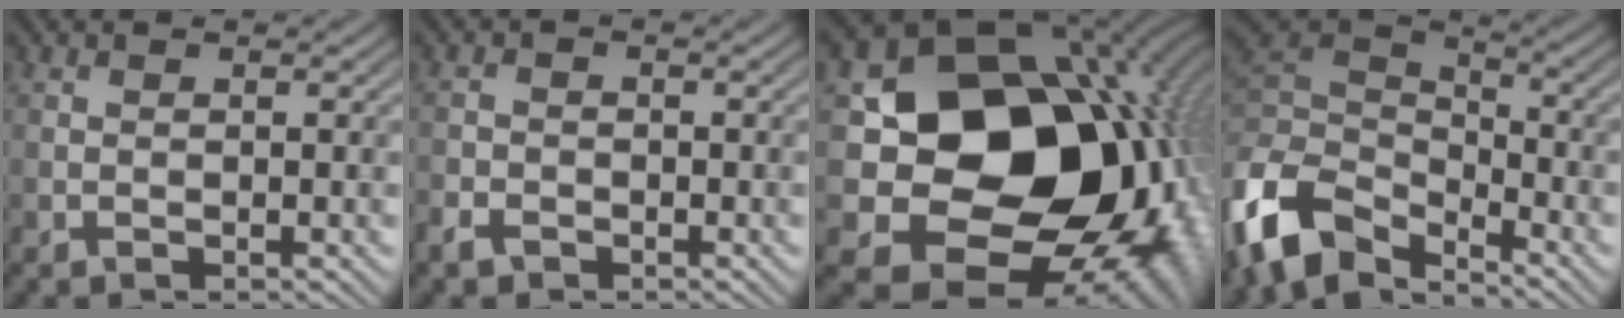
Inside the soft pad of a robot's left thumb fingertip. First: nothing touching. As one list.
[{"total": 2.7, "force": [-1.8, 1.8, 1.0], "torque": [-0.023, -0.005, -0.044]}, {"total": 20.6, "force": [0.0, 16.4, 12.4], "torque": [-0.247, -0.064, 0.046]}, {"total": 9.8, "force": [-6.0, 5.6, 5.3], "torque": [-0.125, 0.004, -0.134]}]